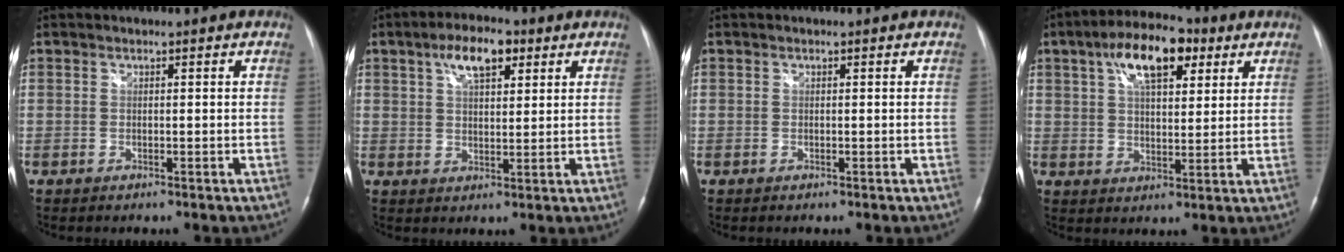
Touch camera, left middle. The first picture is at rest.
{"total": 7.1, "force": [3.7, 3.0, 5.3], "torque": [-0.096, 0.016, 0.062]}
{"total": 0.0}
{"total": 11.4, "force": [5.5, 4.7, 8.9], "torque": [-0.154, 0.026, 0.091]}